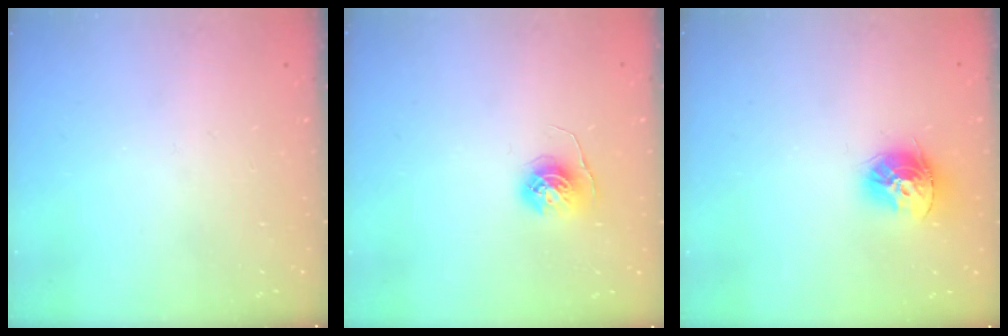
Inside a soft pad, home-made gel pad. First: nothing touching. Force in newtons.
{"total": 6.1, "press": 6.0, "slide": 0.6}
{"total": 12.2, "press": 12.1, "slide": 1.1}